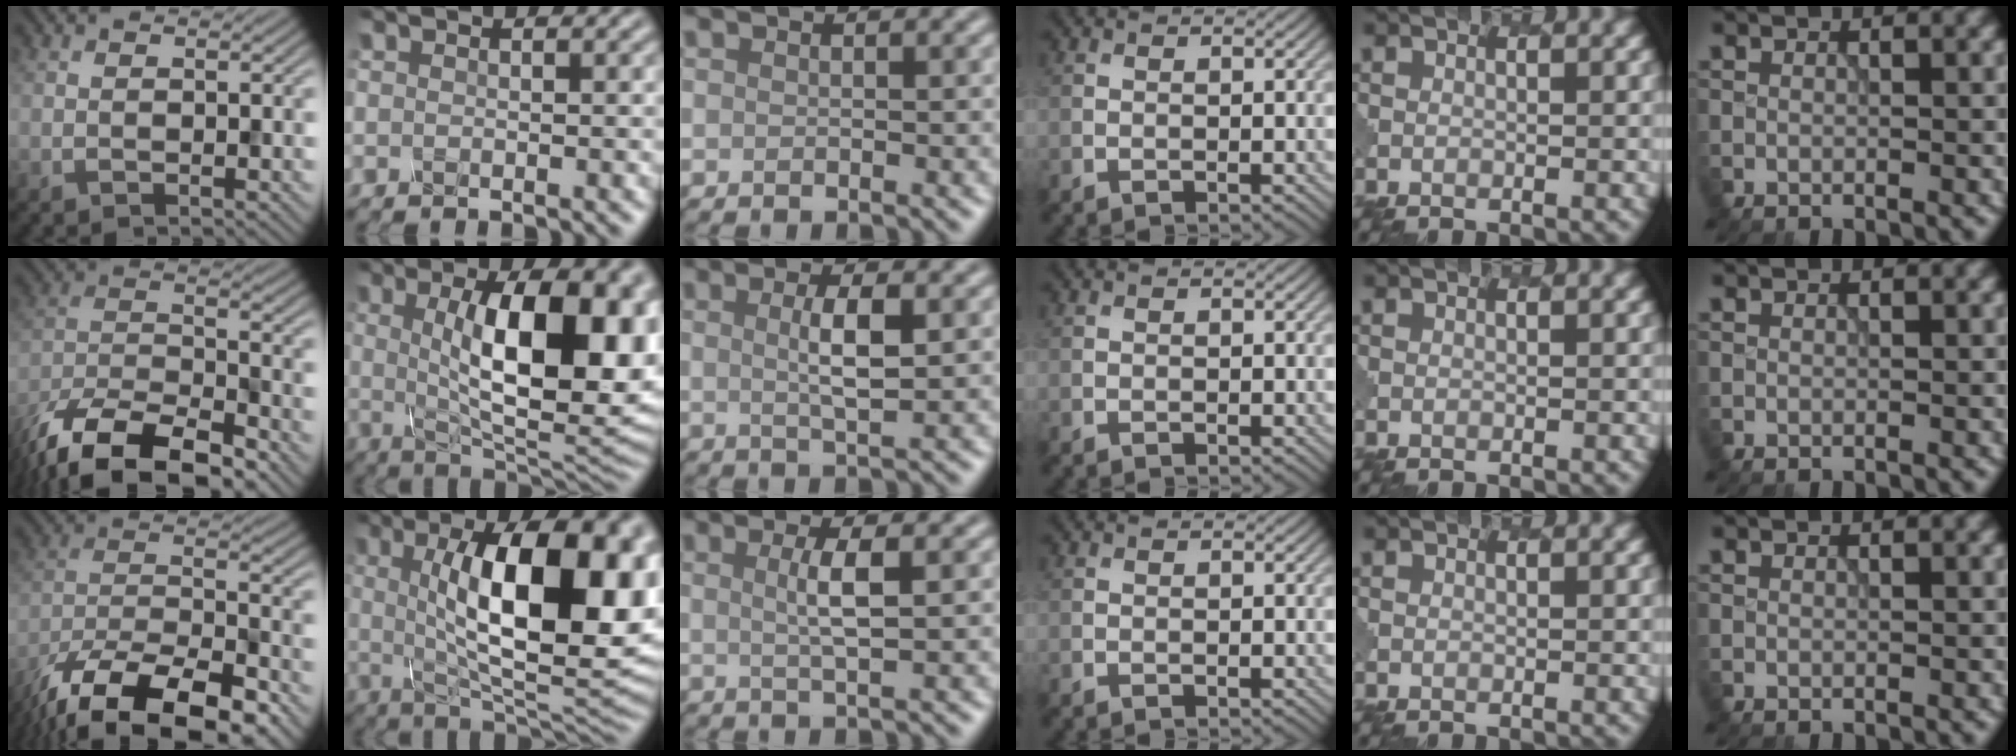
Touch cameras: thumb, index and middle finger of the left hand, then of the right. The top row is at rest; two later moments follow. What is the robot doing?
{"motion": "shake", "object": "salt shaker"}